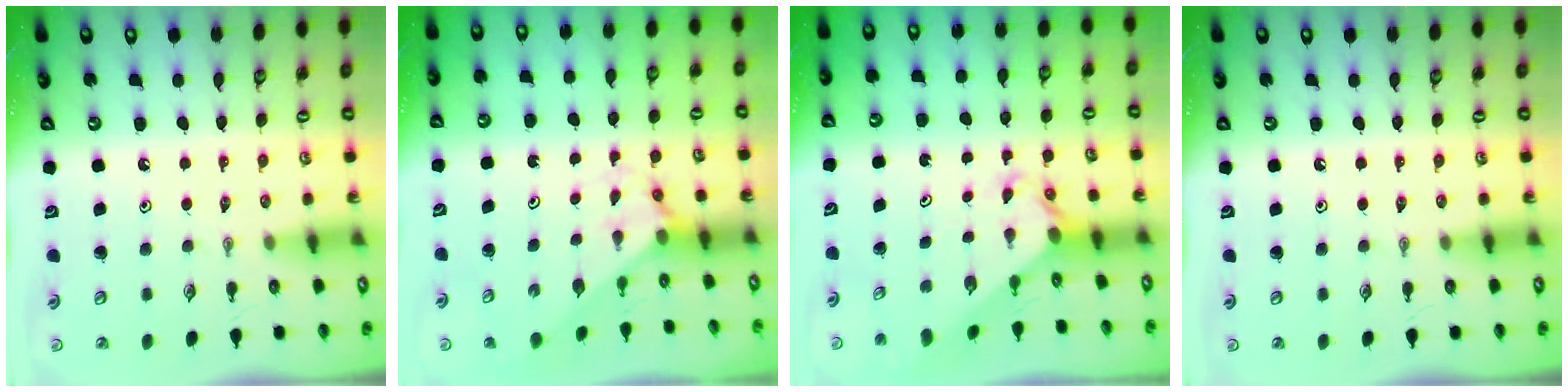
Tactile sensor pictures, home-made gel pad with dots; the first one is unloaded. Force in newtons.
{"total": 2.7, "press": 2.7, "slide": 0.2}
{"total": 2.4, "press": 2.4, "slide": 0.2}
{"total": 0.0}